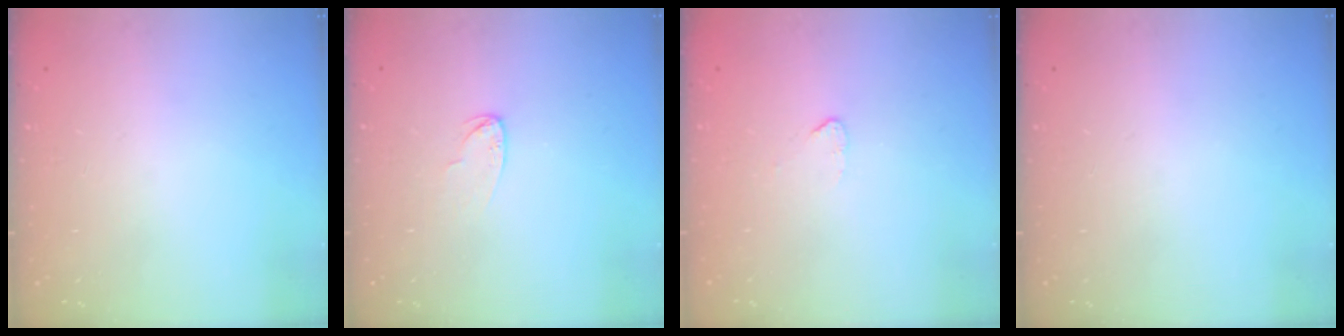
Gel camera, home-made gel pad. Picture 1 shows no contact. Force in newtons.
{"total": 3.9, "press": 3.9, "slide": 0.3}
{"total": 2.5, "press": 2.5, "slide": 0.2}
{"total": 0.0}